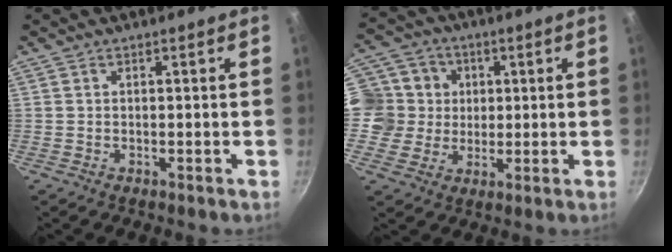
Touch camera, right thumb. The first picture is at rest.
{"total": 10.2, "force": [1.4, 9.7, 2.9], "torque": [-0.020, 0.009, 0.011]}